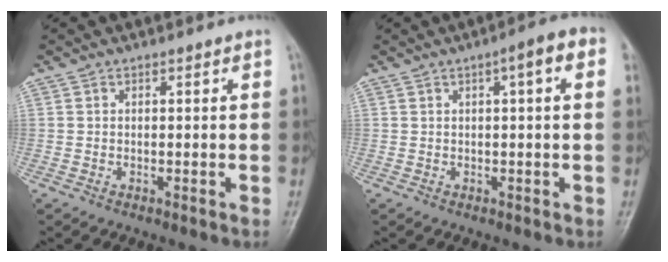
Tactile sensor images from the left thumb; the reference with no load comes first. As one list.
[{"total": 5.1, "force": [1.5, 1.1, 4.8], "torque": [-0.060, 0.016, 0.013]}]